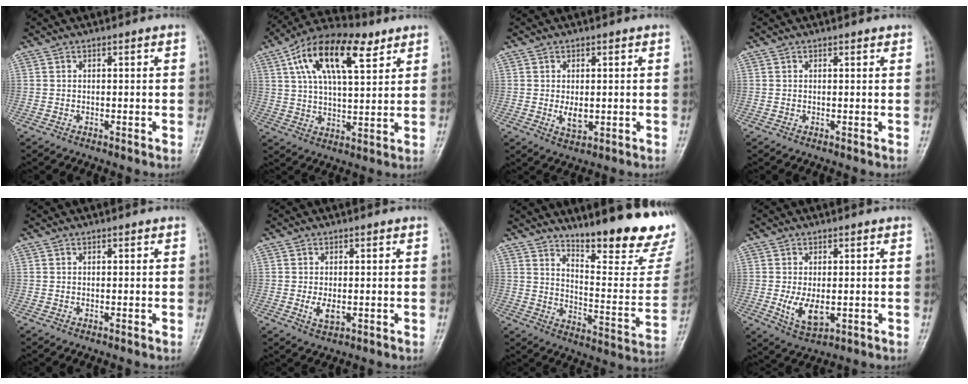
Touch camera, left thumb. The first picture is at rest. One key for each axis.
{"total": 17.1, "fx": 7.9, "fy": 7.6, "fz": 13.2, "tx": -0.205, "ty": -0.003, "tz": 0.133}
{"total": 3.4, "fx": 0.0, "fy": 2.0, "fz": 2.8, "tx": -0.039, "ty": -0.008, "tz": 0.007}
{"total": 0.8, "fx": 0.6, "fy": 0.3, "fz": 0.3, "tx": -0.006, "ty": -0.002, "tz": 0.006}
{"total": 0.0}
{"total": 3.1, "fx": -0.4, "fy": 1.8, "fz": 2.6, "tx": -0.046, "ty": -0.006, "tz": -0.003}
{"total": 22.2, "fx": 17.5, "fy": 4.2, "fz": 13.0, "tx": -0.150, "ty": -0.140, "tz": 0.241}
{"total": 6.0, "fx": -0.7, "fy": 3.4, "fz": 4.9, "tx": -0.086, "ty": -0.014, "tz": -0.003}